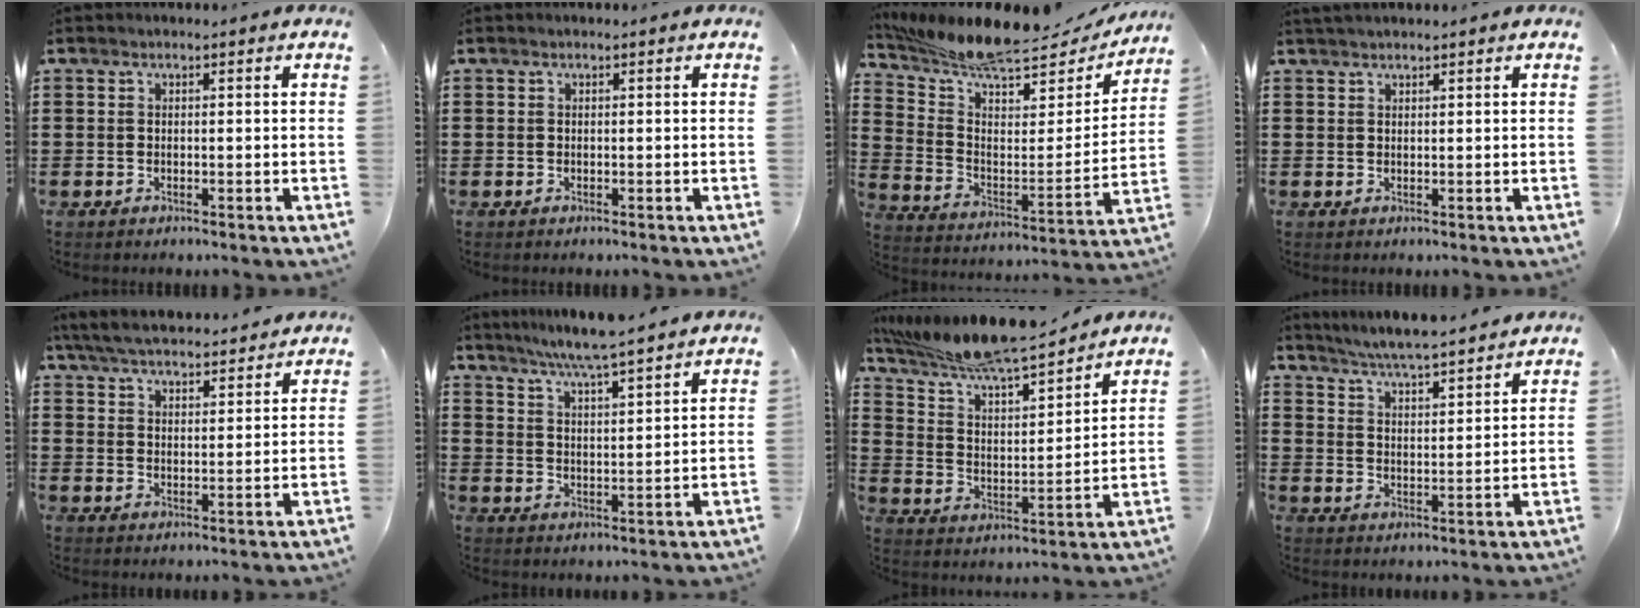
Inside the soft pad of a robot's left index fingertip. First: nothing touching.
{"total": 0.0}
{"total": 10.1, "force": [9.1, 1.0, 4.3], "torque": [-0.115, -0.070, 0.154]}
{"total": 1.2, "force": [1.1, 0.1, 0.3], "torque": [-0.008, 0.001, 0.022]}
{"total": 5.8, "force": [5.5, 0.7, 1.6], "torque": [-0.052, -0.022, 0.099]}
{"total": 5.5, "force": [5.1, -1.0, 1.8], "torque": [-0.054, -0.030, 0.086]}
{"total": 9.3, "force": [8.5, 0.3, 3.8], "torque": [-0.108, -0.059, 0.143]}
{"total": 5.1, "force": [5.0, -0.6, 1.1], "torque": [-0.043, -0.035, 0.084]}